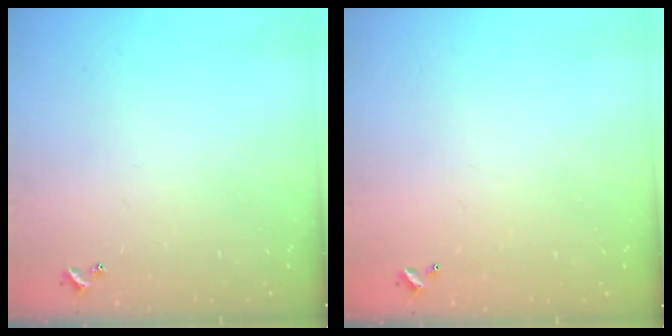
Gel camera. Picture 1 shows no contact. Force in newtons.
{"total": 2.9, "press": 2.9, "slide": 0.1}